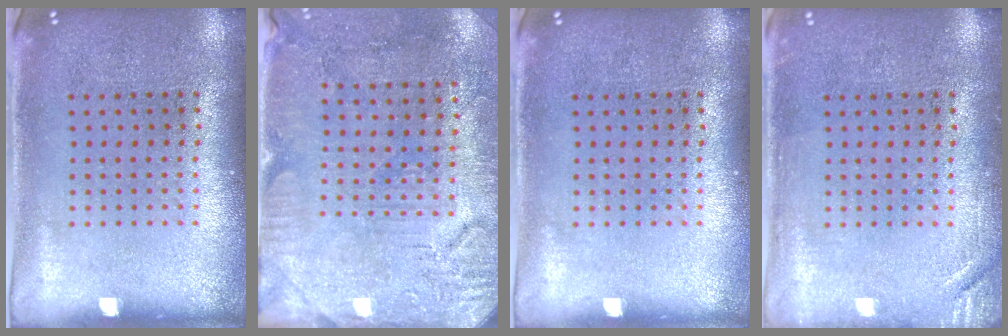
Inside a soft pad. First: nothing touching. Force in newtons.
{"total": 3.2, "press": 2.8, "slide": 1.5}
{"total": 0.0}
{"total": 1.5, "press": 1.5, "slide": 0.3}